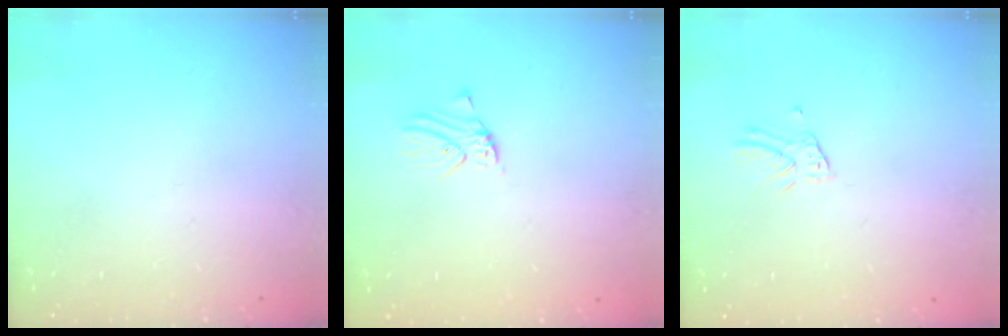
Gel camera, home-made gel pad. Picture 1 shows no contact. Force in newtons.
{"total": 1.1, "press": 1.1, "slide": 0.1}
{"total": 2.8, "press": 2.8, "slide": 0.1}